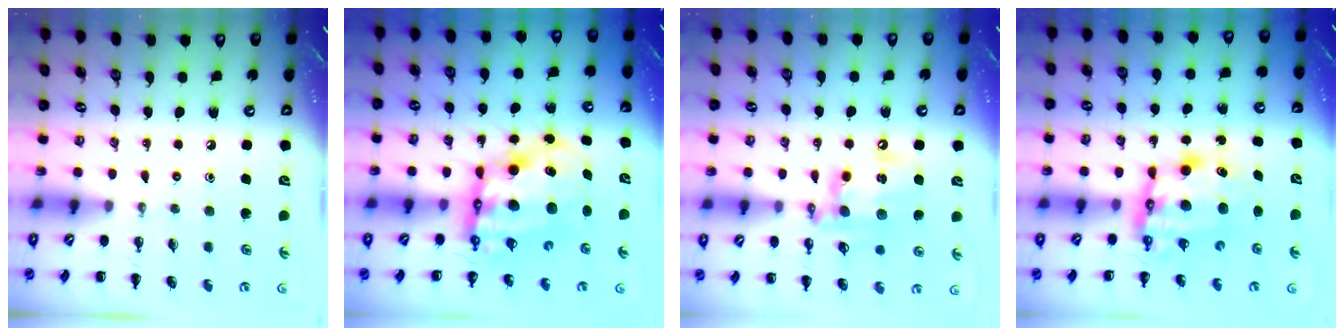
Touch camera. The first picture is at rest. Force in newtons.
{"total": 13.9, "press": 13.4, "slide": 3.6}
{"total": 14.2, "press": 13.9, "slide": 3.0}
{"total": 8.5, "press": 8.2, "slide": 2.2}